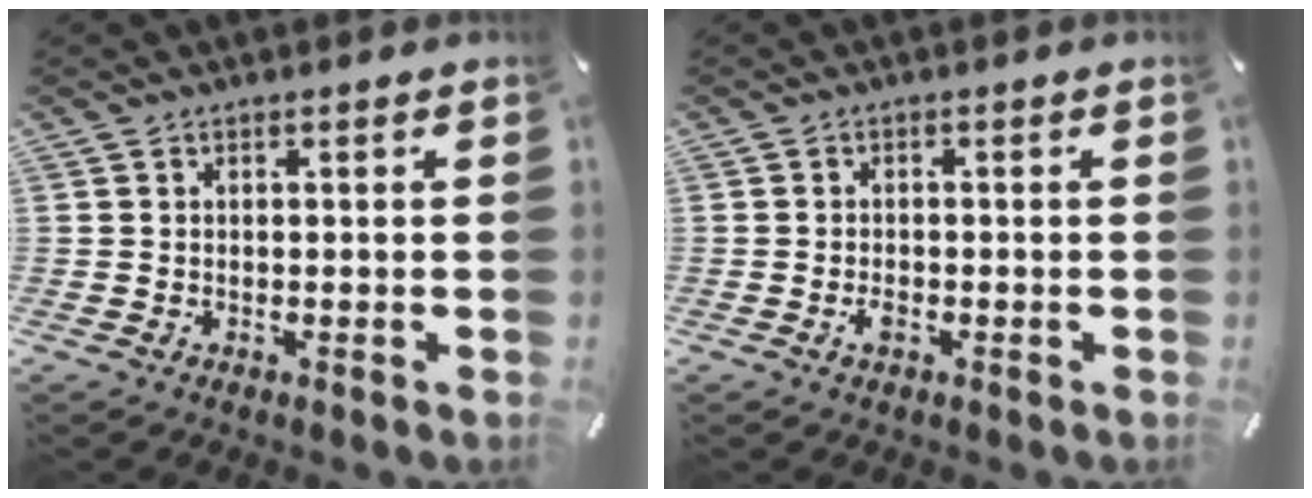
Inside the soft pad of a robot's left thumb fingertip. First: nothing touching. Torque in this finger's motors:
{"motor_torque": [0.02, 0.48, 0.02, -0.01, 0.00]}